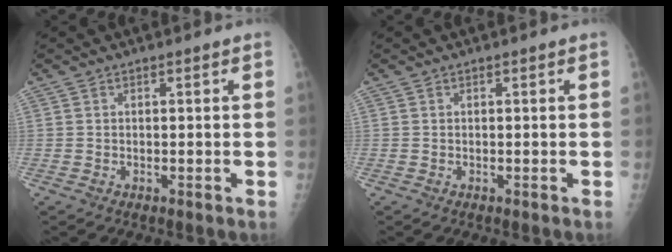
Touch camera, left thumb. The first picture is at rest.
{"total": 0.0}